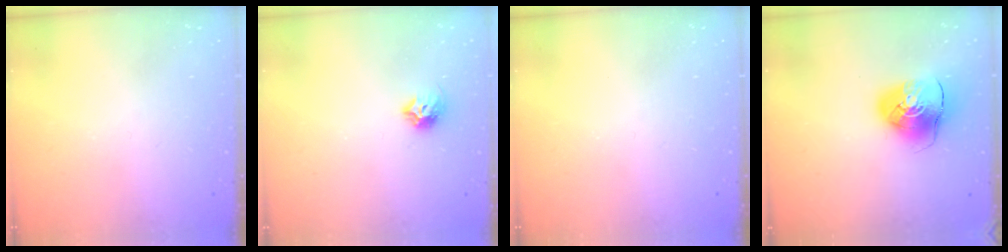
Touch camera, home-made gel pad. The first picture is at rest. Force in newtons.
{"total": 7.7, "press": 7.7, "slide": 1.0}
{"total": 0.0}
{"total": 9.8, "press": 9.7, "slide": 1.6}